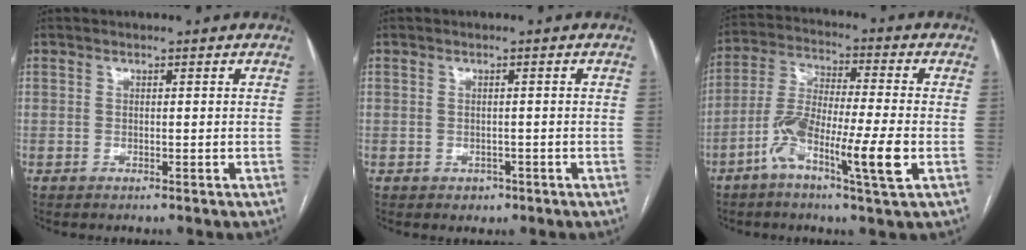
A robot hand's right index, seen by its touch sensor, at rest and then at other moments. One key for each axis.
{"total": 1.7, "fx": -0.8, "fy": 1.4, "fz": 0.5, "tx": -0.002, "ty": 0.003, "tz": -0.007}
{"total": 12.0, "fx": -4.7, "fy": 0.9, "fz": 11.0, "tx": -0.217, "ty": -0.001, "tz": -0.092}